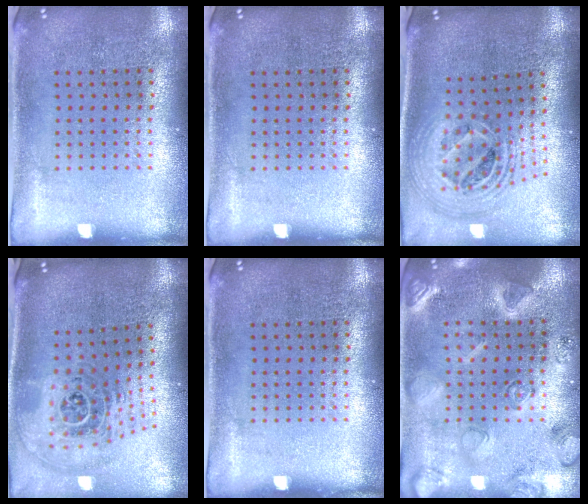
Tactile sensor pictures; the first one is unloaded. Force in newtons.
{"total": 0.0}
{"total": 2.4, "press": 1.8, "slide": 1.6}
{"total": 1.9, "press": 1.5, "slide": 1.2}
{"total": 0.0}
{"total": 2.9, "press": 2.9, "slide": 0.5}